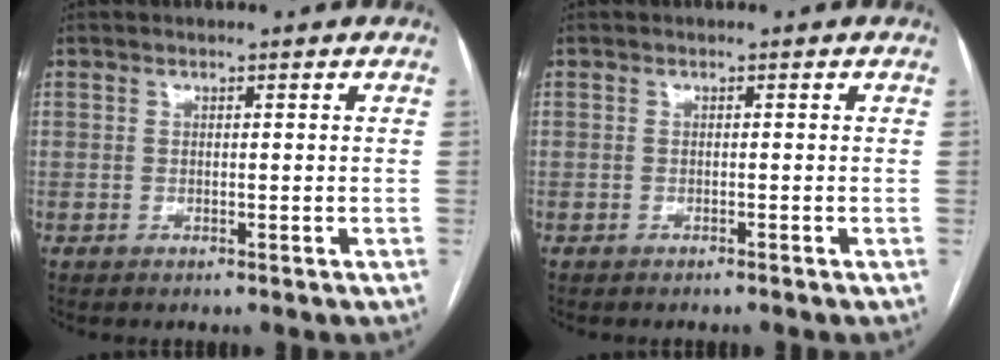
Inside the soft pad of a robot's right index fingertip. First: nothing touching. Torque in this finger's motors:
{"motor_torque": [0.00, -0.01, -0.09, 0.01]}